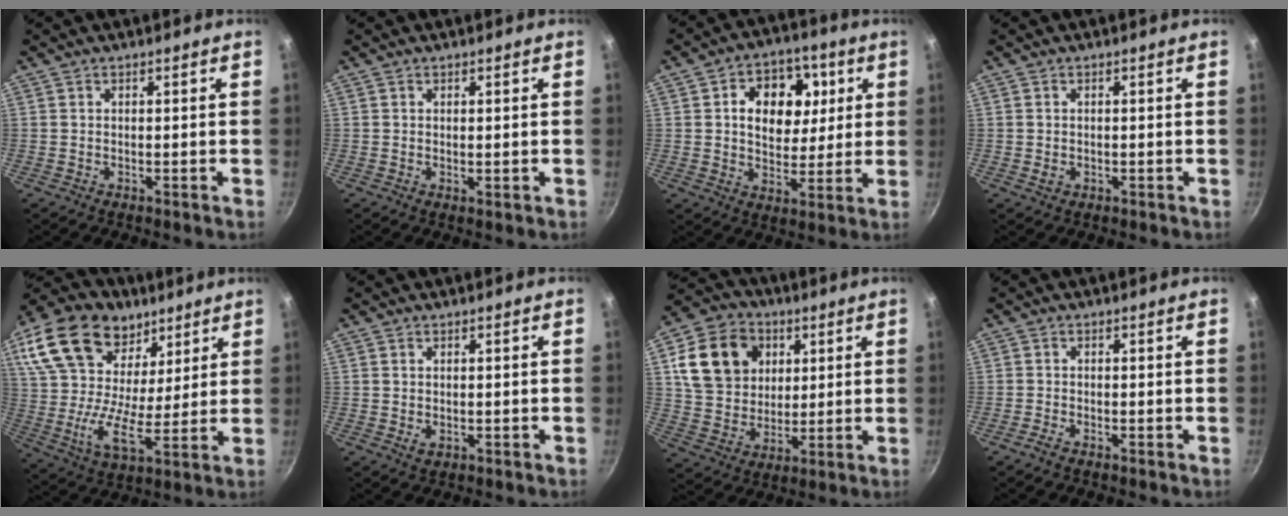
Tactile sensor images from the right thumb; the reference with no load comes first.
{"total": 0.8, "force": [0.2, 0.3, 0.7], "torque": [-0.009, -0.004, 0.001]}
{"total": 13.5, "force": [3.3, 10.1, 8.4], "torque": [-0.082, -0.006, 0.044]}
{"total": 1.2, "force": [-0.2, 1.0, 0.7], "torque": [-0.011, 0.001, -0.001]}
{"total": 25.9, "force": [14.6, 16.1, 14.2], "torque": [-0.281, -0.010, 0.254]}
{"total": 1.4, "force": [0.0, 1.0, 1.0], "torque": [-0.016, -0.002, 0.001]}
{"total": 16.4, "force": [5.0, 13.2, 8.4], "torque": [-0.132, -0.002, 0.090]}
{"total": 1.5, "force": [-1.1, 0.5, 0.8], "torque": [-0.025, 0.009, -0.026]}